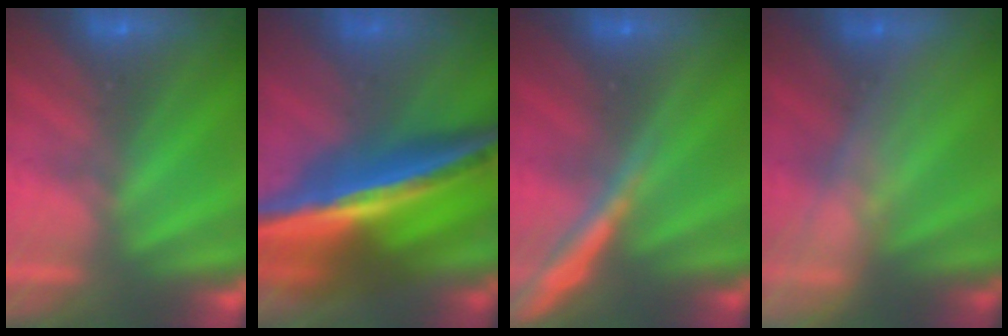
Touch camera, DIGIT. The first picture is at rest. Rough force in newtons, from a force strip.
{"total": 6.3}
{"total": 3.1}
{"total": 2.9}